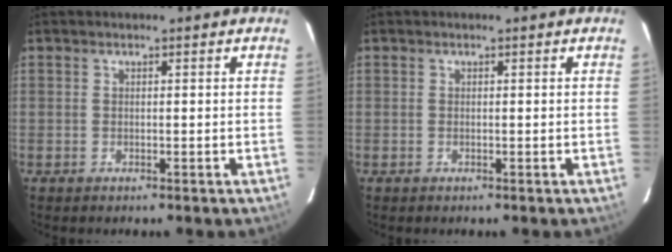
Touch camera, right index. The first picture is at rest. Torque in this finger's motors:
{"motor_torque": [0.11, 0.01, 0.03, 0.00]}